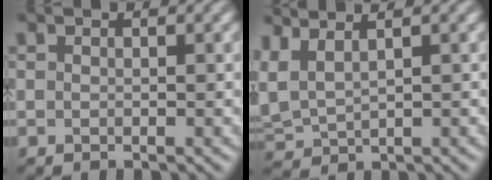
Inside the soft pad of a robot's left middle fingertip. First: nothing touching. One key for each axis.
{"total": 2.9, "fx": 1.7, "fy": 1.3, "fz": 2.0, "tx": -0.059, "ty": 0.010, "tz": 0.040}